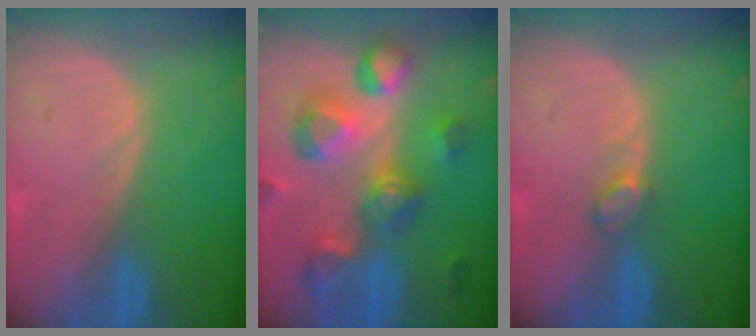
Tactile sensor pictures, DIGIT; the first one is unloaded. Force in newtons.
{"total": 11.2, "press": 10.1, "slide": 5.0}
{"total": 2.0, "press": 1.9, "slide": 0.2}